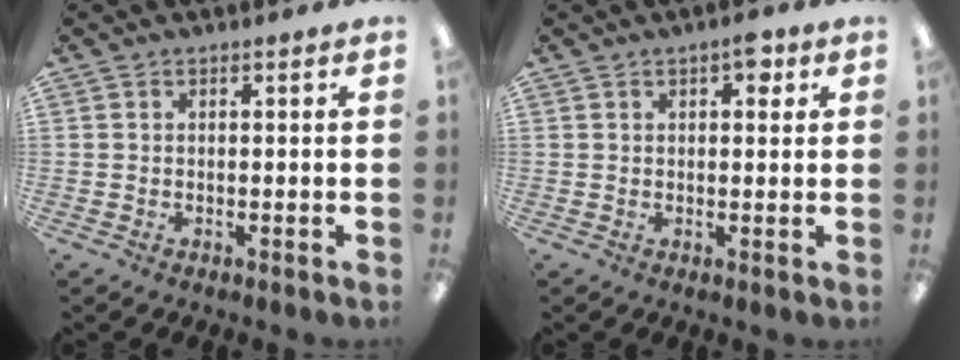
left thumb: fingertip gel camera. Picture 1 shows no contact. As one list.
[{"total": 4.1, "force": [1.7, 2.0, 3.2], "torque": [-0.033, -0.007, 0.021]}]